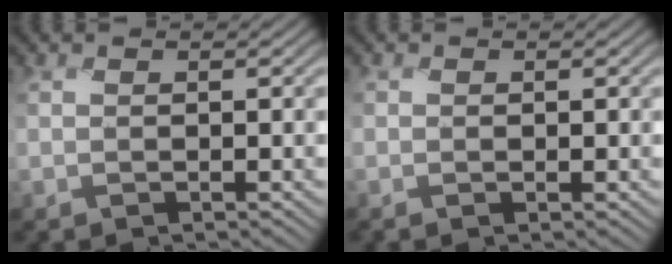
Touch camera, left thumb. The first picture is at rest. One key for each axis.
{"total": 0.0}